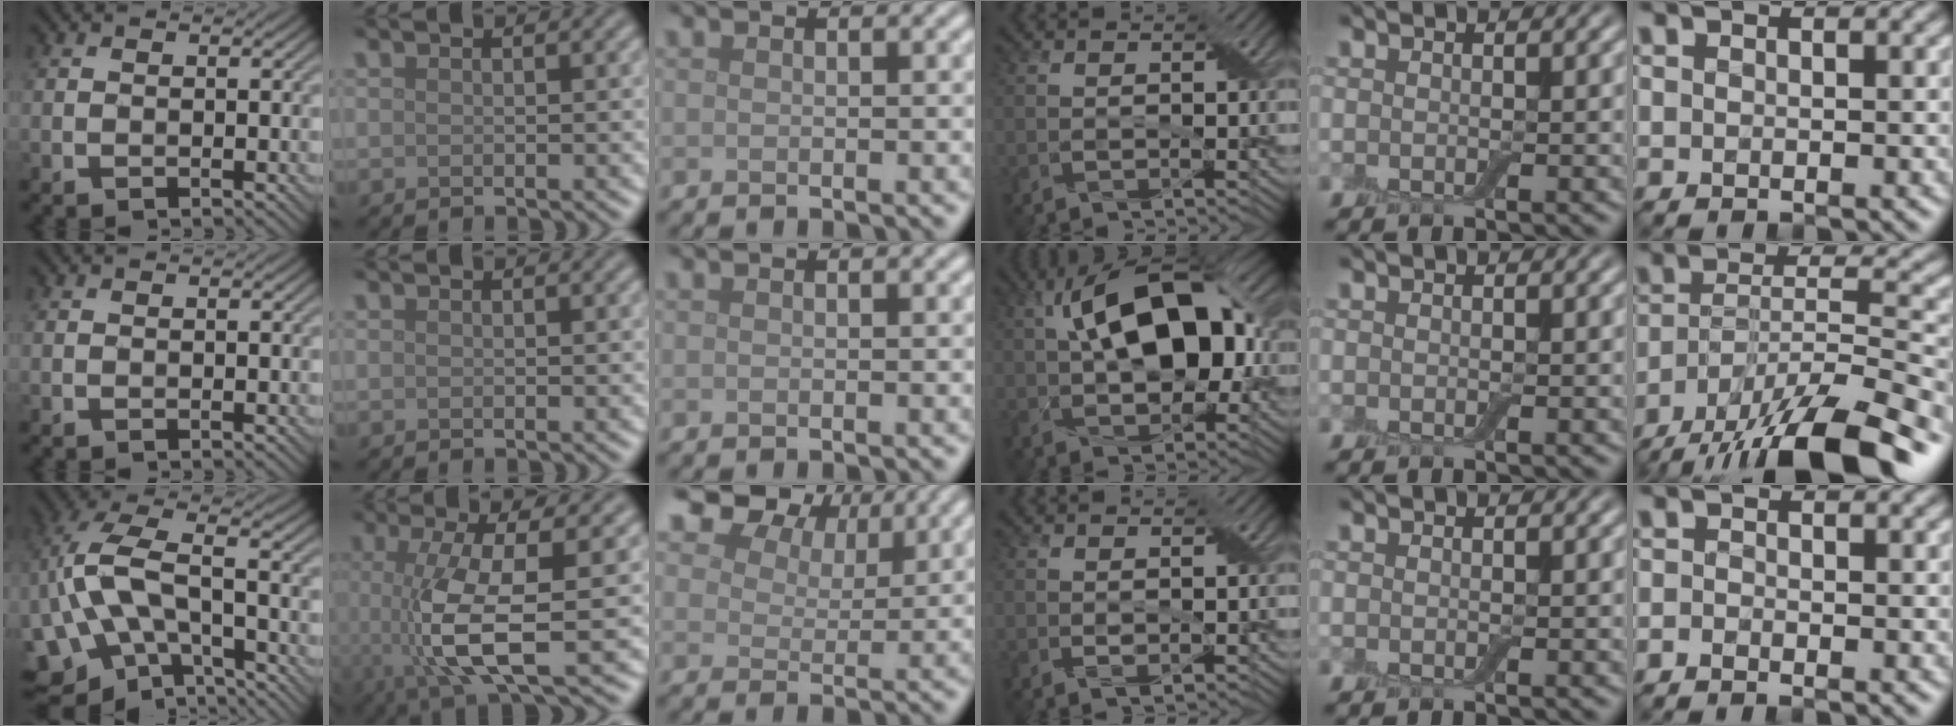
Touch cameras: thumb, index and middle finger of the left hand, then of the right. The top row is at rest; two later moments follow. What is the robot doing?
{"motion": "extract", "object": "airpods case & airpods"}